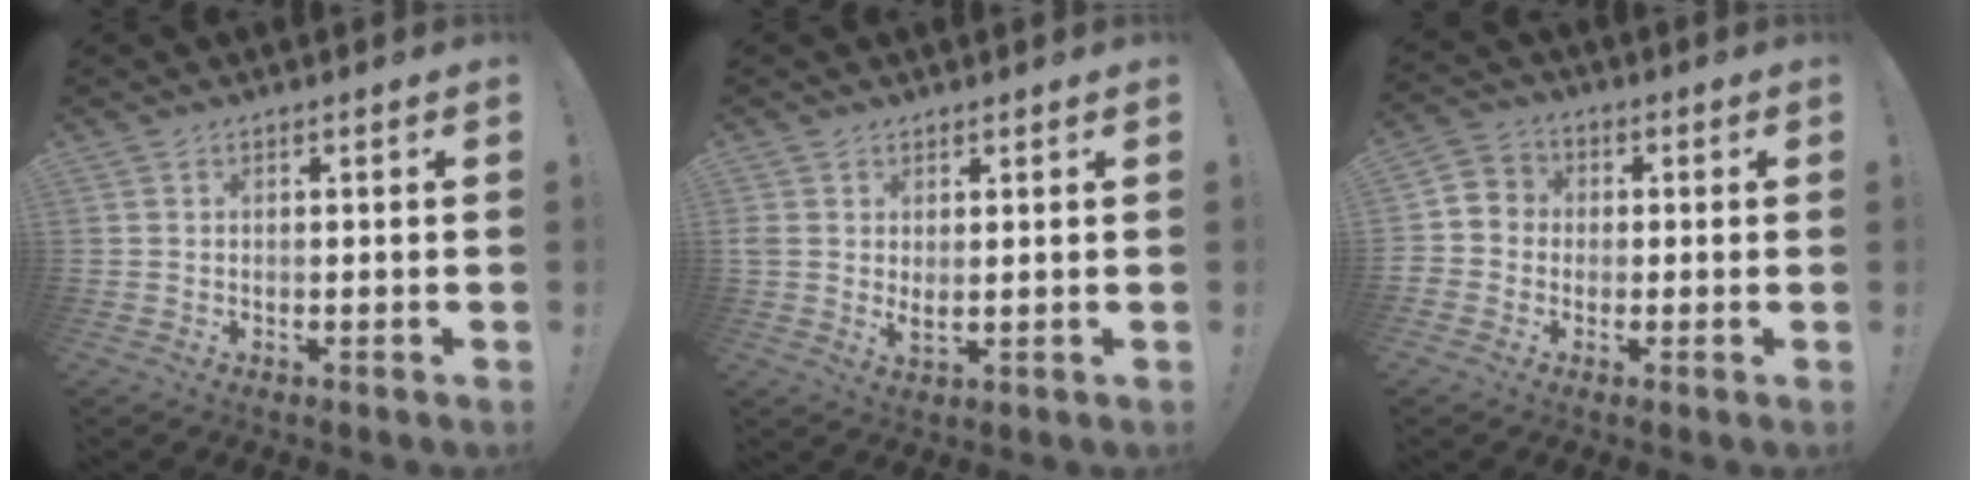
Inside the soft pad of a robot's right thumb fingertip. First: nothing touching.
{"total": 3.4, "force": [1.9, 1.5, 2.4], "torque": [-0.027, -0.016, 0.035]}
{"total": 5.2, "force": [-1.7, 4.8, 1.3], "torque": [-0.031, 0.025, -0.029]}